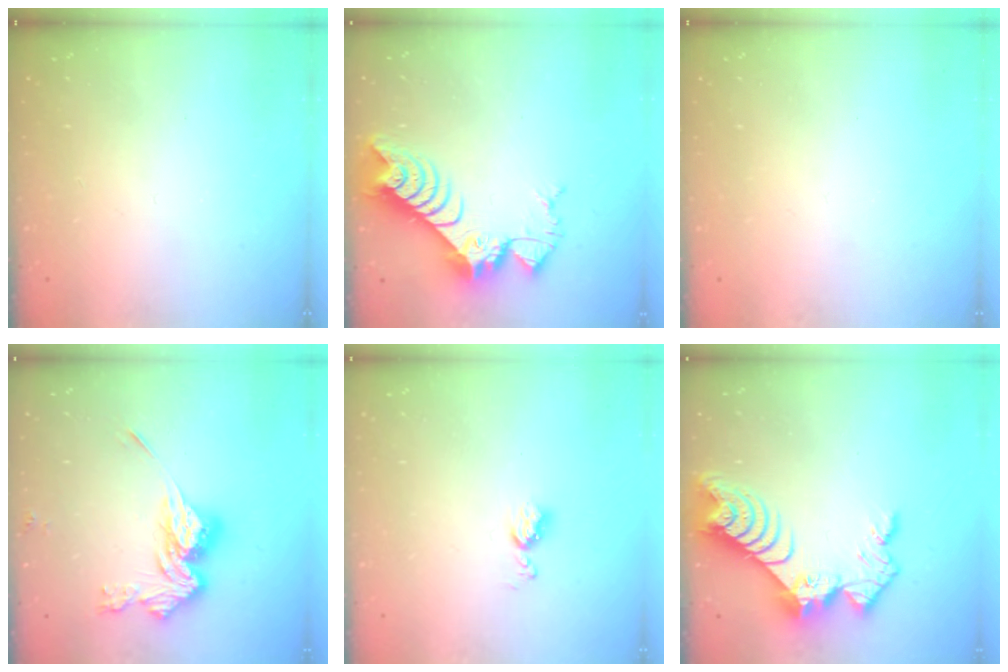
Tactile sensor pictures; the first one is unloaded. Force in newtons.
{"total": 10.6, "press": 10.6, "slide": 0.9}
{"total": 0.0}
{"total": 14.5, "press": 14.5, "slide": 0.8}
{"total": 4.9, "press": 4.9, "slide": 0.5}
{"total": 12.5, "press": 12.5, "slide": 1.2}